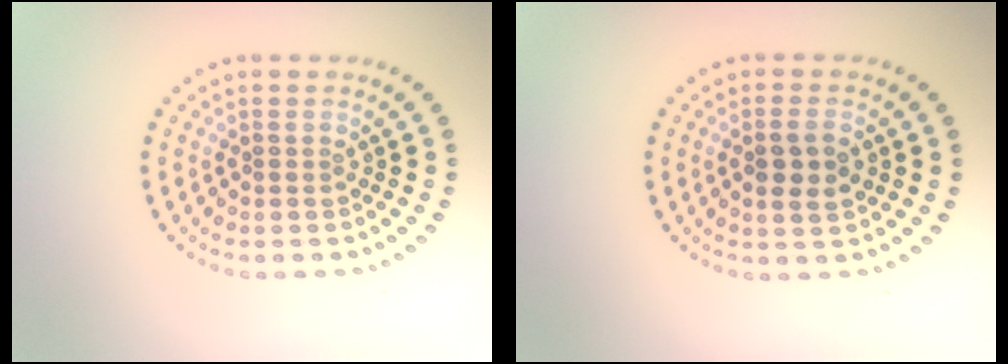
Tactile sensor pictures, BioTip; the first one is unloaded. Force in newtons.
{"total": 2.5, "press": 2.5, "slide": 0.5}